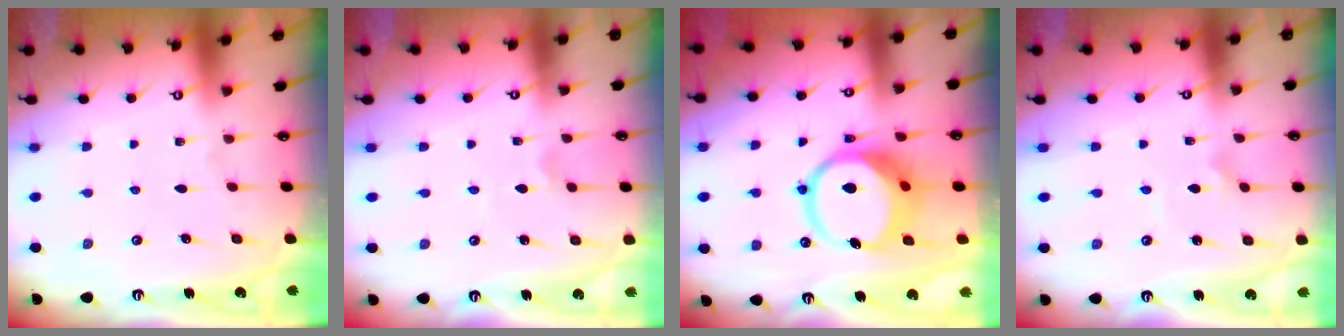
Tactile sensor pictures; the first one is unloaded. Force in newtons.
{"total": 1.6, "press": 1.6, "slide": 0.3}
{"total": 12.8, "press": 12.7, "slide": 1.7}
{"total": 1.8, "press": 1.8, "slide": 0.1}